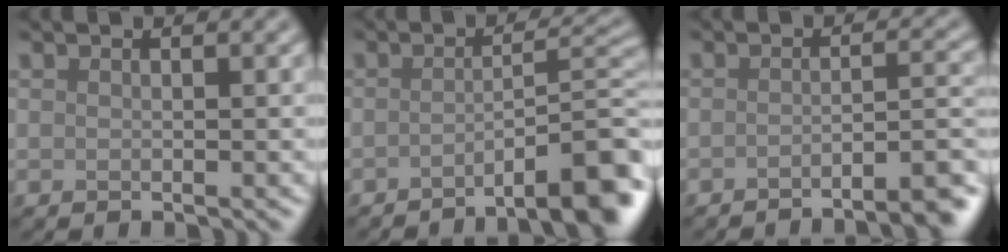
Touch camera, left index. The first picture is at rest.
{"total": 7.4, "force": [-4.1, 1.5, 5.9], "torque": [-0.061, 0.015, -0.064]}
{"total": 5.8, "force": [-4.2, 1.2, 3.9], "torque": [-0.032, 0.017, -0.058]}